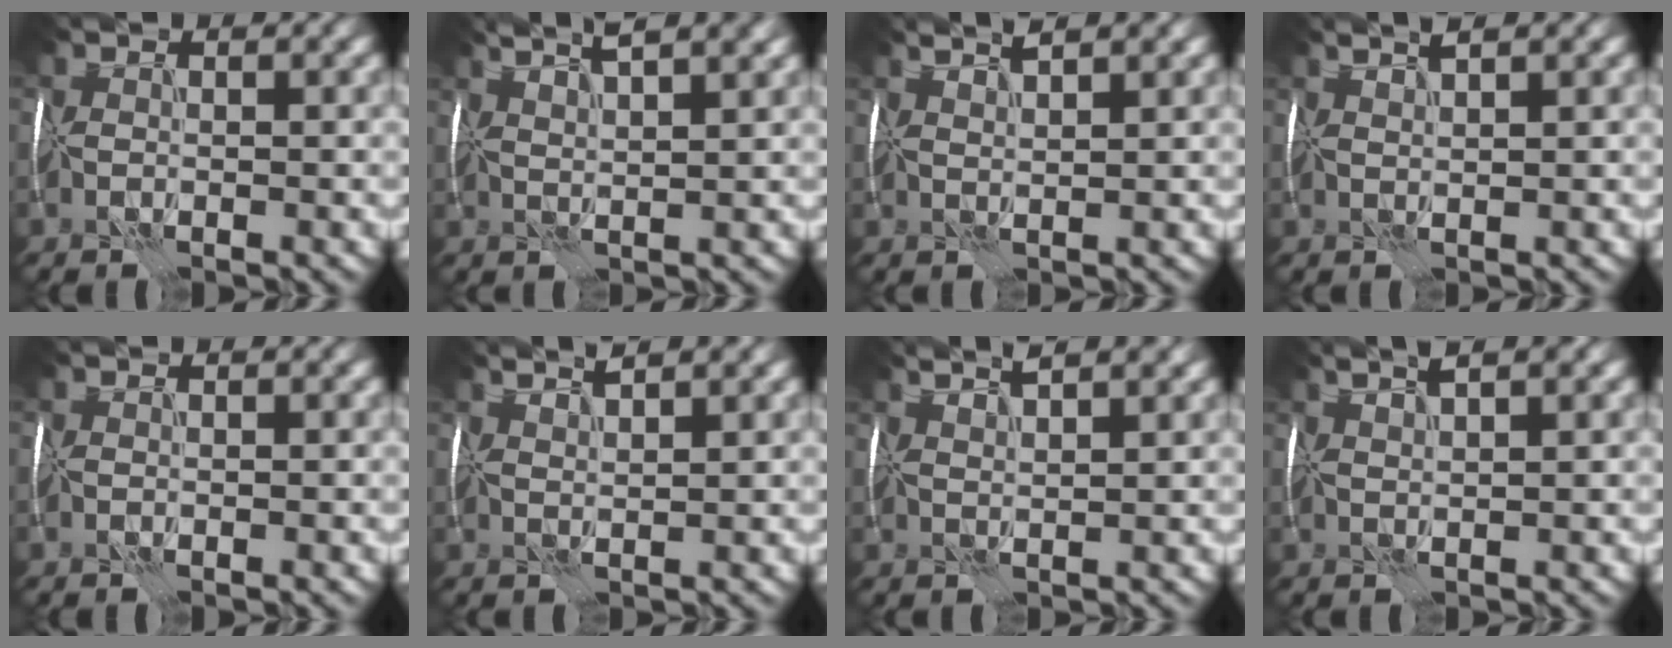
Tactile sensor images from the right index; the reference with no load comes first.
{"total": 6.7, "force": [4.9, 1.8, 4.2], "torque": [-0.044, 0.039, 0.058]}
{"total": 3.4, "force": [2.9, 0.4, 1.7], "torque": [-0.022, 0.021, 0.035]}
{"total": 2.4, "force": [2.0, 0.0, 1.3], "torque": [-0.018, 0.013, 0.036]}
{"total": 0.0}
{"total": 3.1, "force": [2.8, 0.2, 1.4], "torque": [-0.018, 0.020, 0.036]}
{"total": 4.7, "force": [3.7, 1.0, 2.6], "torque": [-0.028, 0.030, 0.042]}
{"total": 3.4, "force": [2.6, 0.4, 2.2], "torque": [-0.031, 0.022, 0.036]}